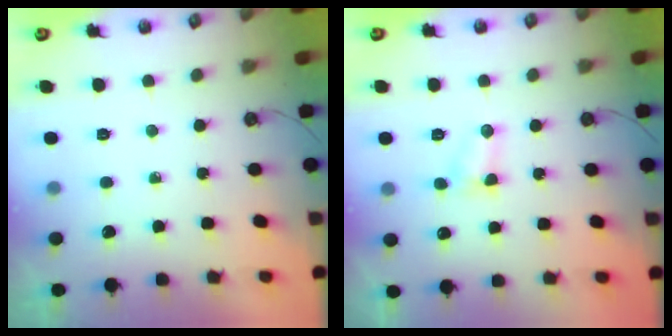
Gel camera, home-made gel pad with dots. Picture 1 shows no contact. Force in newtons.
{"total": 3.7, "press": 3.7, "slide": 0.5}